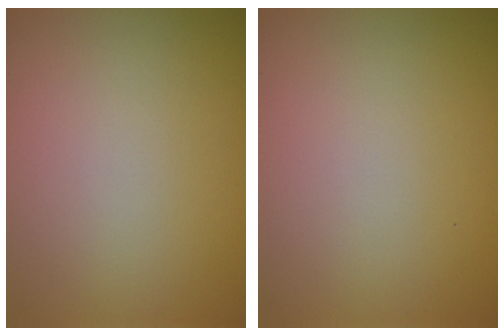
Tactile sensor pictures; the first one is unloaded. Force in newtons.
{"total": 0.0}